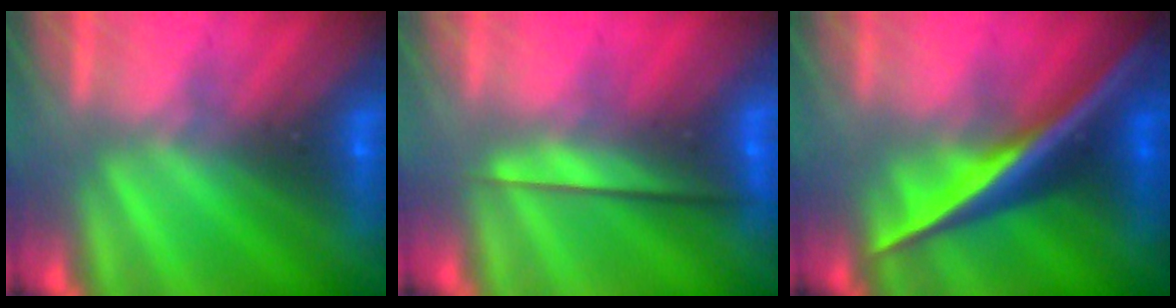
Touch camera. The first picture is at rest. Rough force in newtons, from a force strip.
{"total": 2.3}
{"total": 2.6}